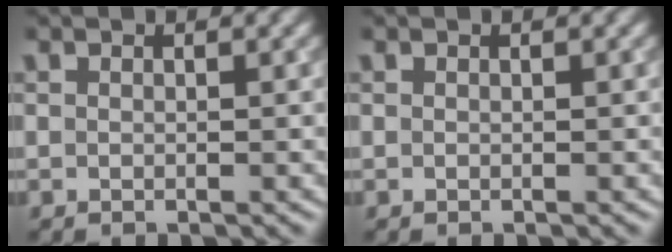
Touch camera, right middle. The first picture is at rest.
{"total": 0.0}